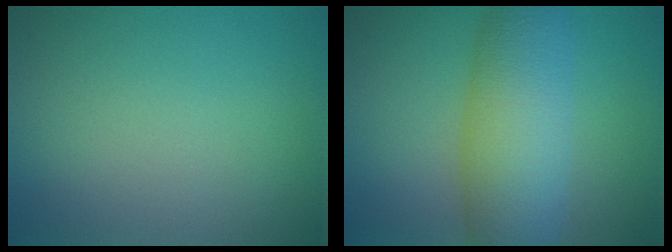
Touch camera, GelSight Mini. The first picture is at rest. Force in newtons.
{"total": 8.5, "press": 8.5, "slide": 0.1}